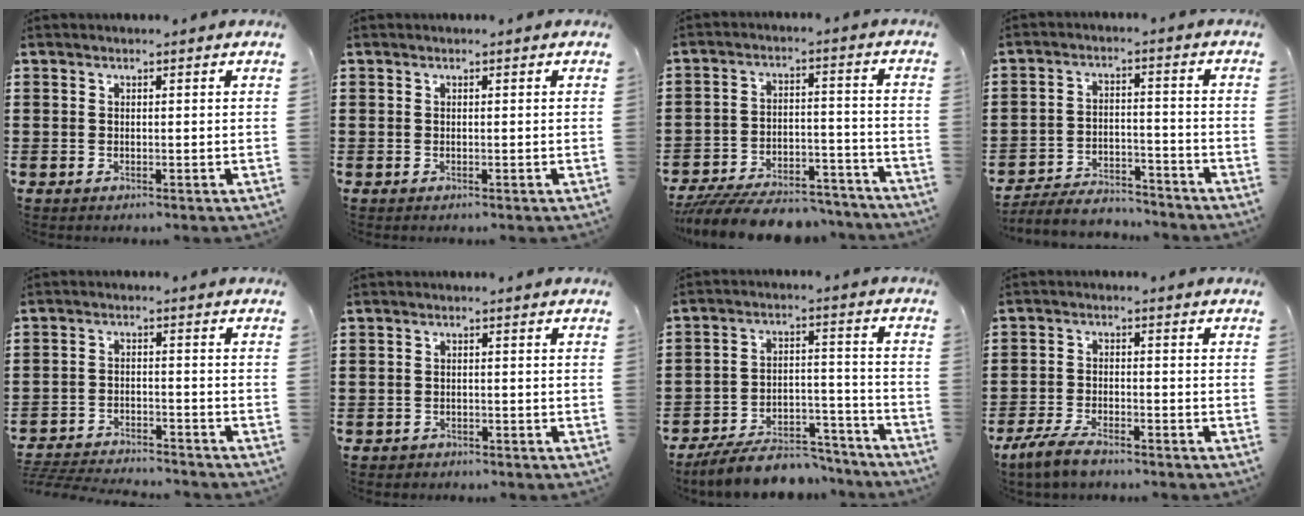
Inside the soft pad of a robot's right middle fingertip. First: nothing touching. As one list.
[{"total": 0.0}, {"total": 8.6, "force": [-8.1, 1.7, 2.3], "torque": [-0.033, 0.028, -0.154]}, {"total": 5.1, "force": [-4.9, 1.0, 0.9], "torque": [-0.023, 0.007, -0.101]}, {"total": 4.2, "force": [-4.2, 0.3, 0.4], "torque": [-0.017, 0.001, -0.090]}, {"total": 1.2, "force": [-1.1, 0.5, -0.1], "torque": [-0.002, 0.004, -0.025]}, {"total": 9.1, "force": [-8.2, 2.3, 3.2], "torque": [-0.046, 0.032, -0.154]}, {"total": 4.6, "force": [-3.8, 1.4, 2.3], "torque": [-0.059, -0.002, -0.078]}]